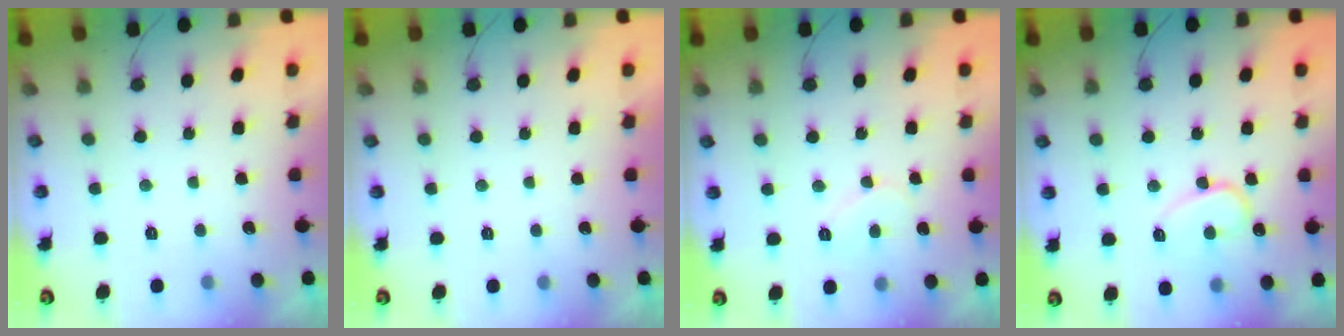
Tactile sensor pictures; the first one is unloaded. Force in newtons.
{"total": 1.7, "press": 1.7, "slide": 0.0}
{"total": 5.2, "press": 5.1, "slide": 0.6}
{"total": 10.2, "press": 10.2, "slide": 1.1}